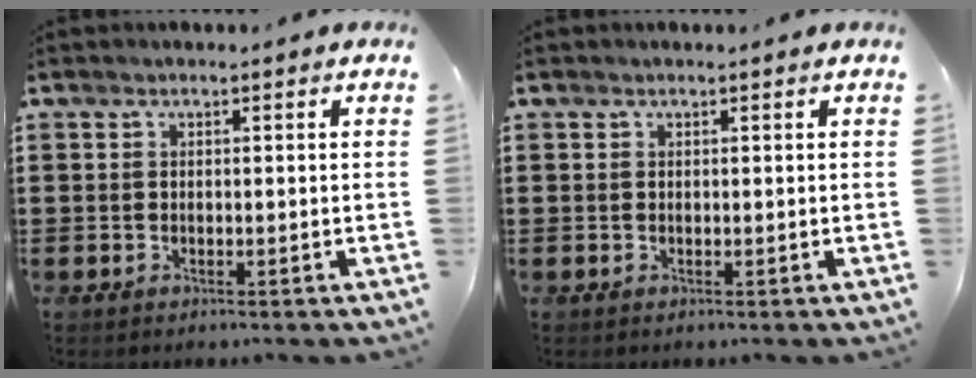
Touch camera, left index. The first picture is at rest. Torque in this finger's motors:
{"motor_torque": [1.48, -0.66, 0.05, -0.01]}